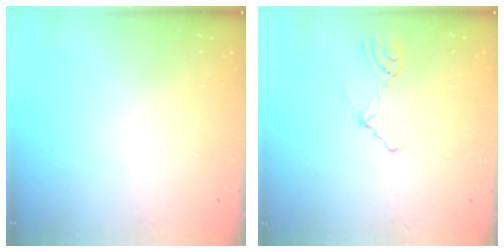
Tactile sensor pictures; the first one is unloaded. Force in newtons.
{"total": 2.3, "press": 1.2, "slide": 1.9}